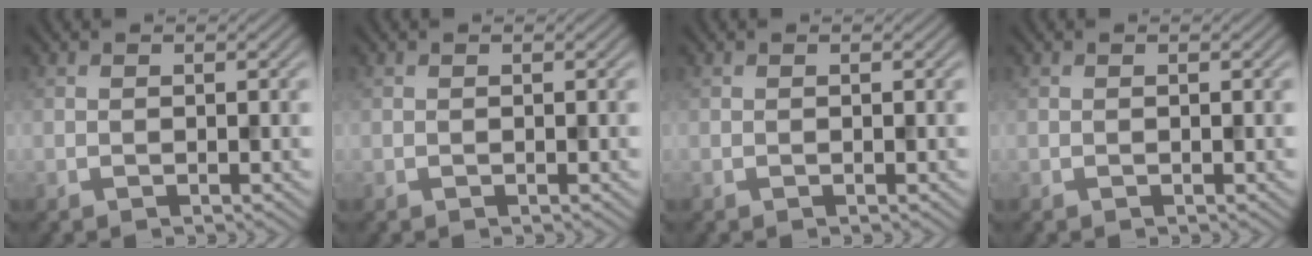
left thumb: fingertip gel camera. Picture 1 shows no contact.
{"total": 0.0}
{"total": 0.0}
{"total": 0.0}